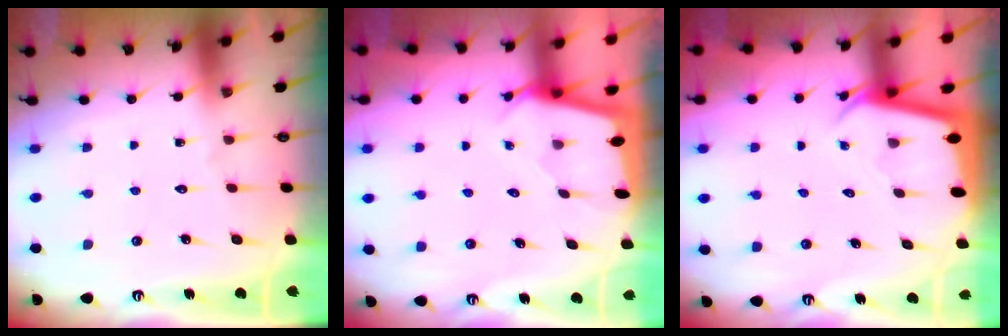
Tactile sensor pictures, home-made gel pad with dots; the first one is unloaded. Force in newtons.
{"total": 1.7, "press": 1.6, "slide": 0.2}
{"total": 2.1, "press": 2.1, "slide": 0.2}